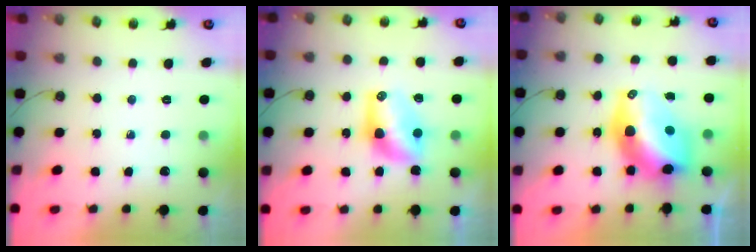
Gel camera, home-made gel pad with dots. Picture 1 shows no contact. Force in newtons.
{"total": 7.6, "press": 7.6, "slide": 0.6}
{"total": 13.8, "press": 13.7, "slide": 1.1}